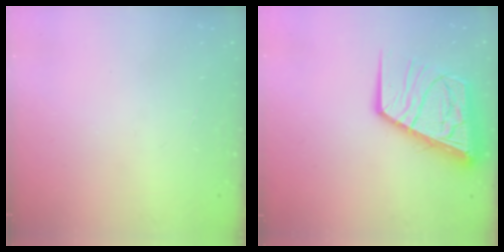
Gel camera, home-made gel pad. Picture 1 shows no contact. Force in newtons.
{"total": 16.3, "press": 16.2, "slide": 1.3}